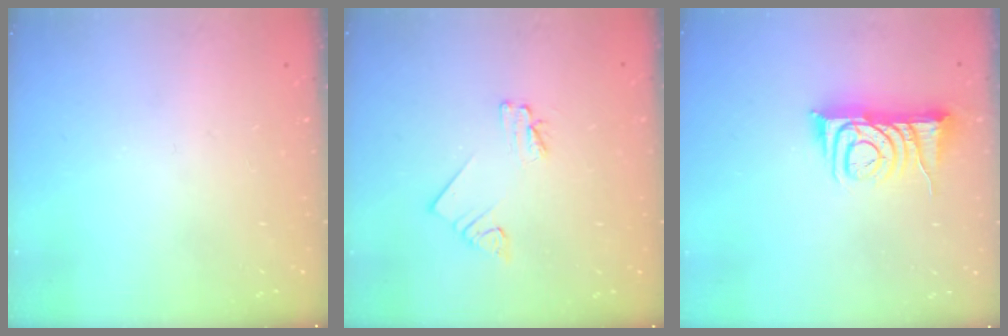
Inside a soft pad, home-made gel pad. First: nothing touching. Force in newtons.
{"total": 2.3, "press": 2.3, "slide": 0.1}
{"total": 8.4, "press": 8.3, "slide": 1.0}